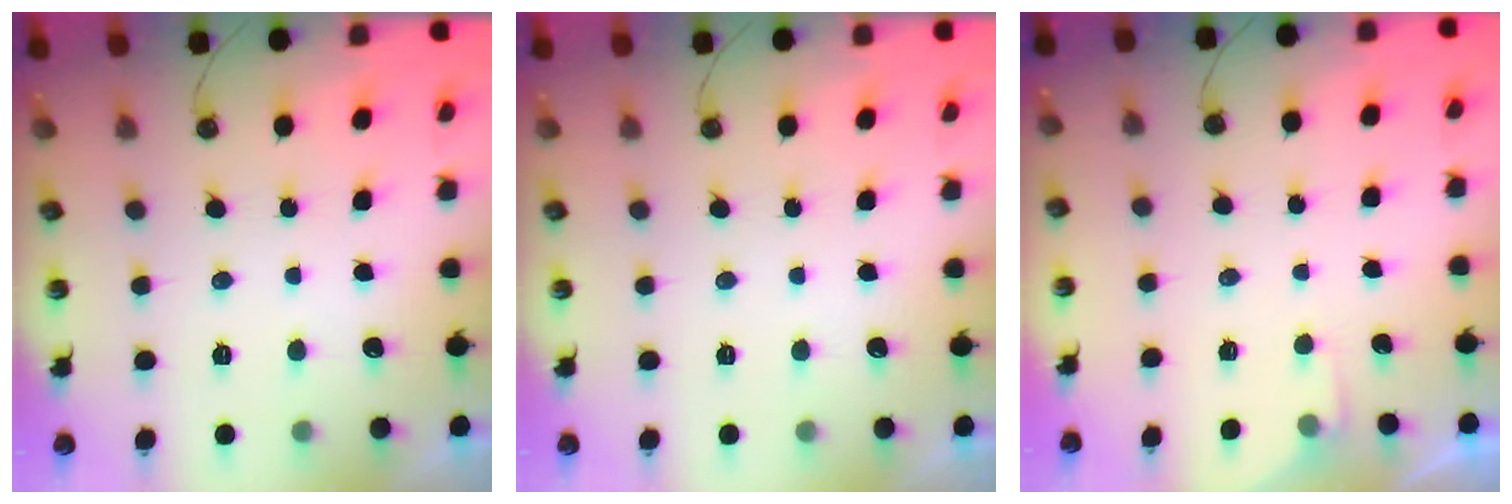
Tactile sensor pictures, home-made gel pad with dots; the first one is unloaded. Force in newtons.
{"total": 0.0}
{"total": 2.0, "press": 2.0, "slide": 0.4}